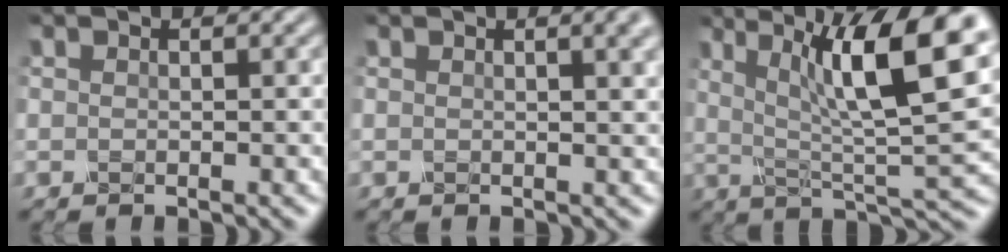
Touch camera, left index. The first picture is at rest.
{"total": 3.5, "force": [1.8, 1.2, 2.7], "torque": [-0.024, 0.011, 0.023]}
{"total": 11.2, "force": [3.5, 2.6, 10.3], "torque": [-0.166, 0.004, 0.057]}